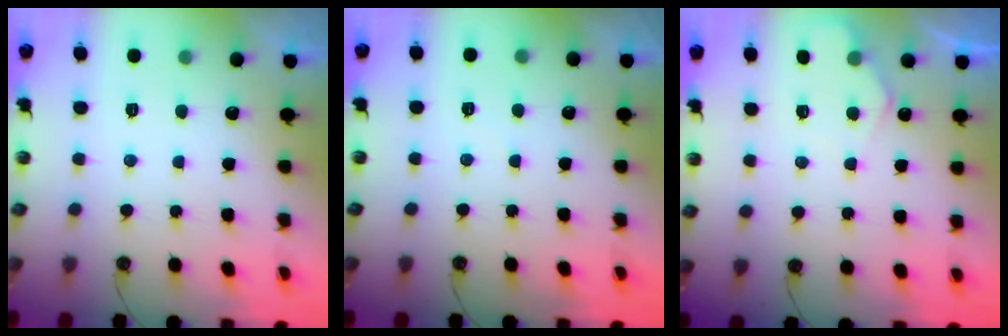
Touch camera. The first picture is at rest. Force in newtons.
{"total": 3.3, "press": 3.2, "slide": 0.4}
{"total": 4.4, "press": 4.4, "slide": 0.6}